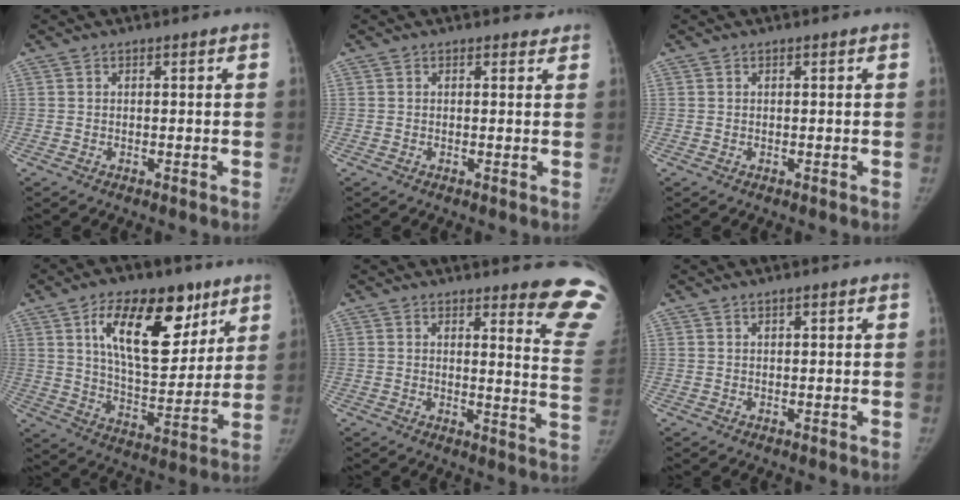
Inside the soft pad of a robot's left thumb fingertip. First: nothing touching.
{"total": 2.1, "force": [1.8, 1.0, -0.1], "torque": [0.020, -0.012, 0.009]}
{"total": 0.0}
{"total": 20.2, "force": [9.6, 10.3, 14.4], "torque": [-0.177, -0.045, 0.163]}
{"total": 12.4, "force": [11.0, 1.1, 5.6], "torque": [-0.043, -0.132, 0.105]}
{"total": 0.9, "force": [0.6, 0.3, 0.6], "torque": [-0.009, -0.002, 0.010]}